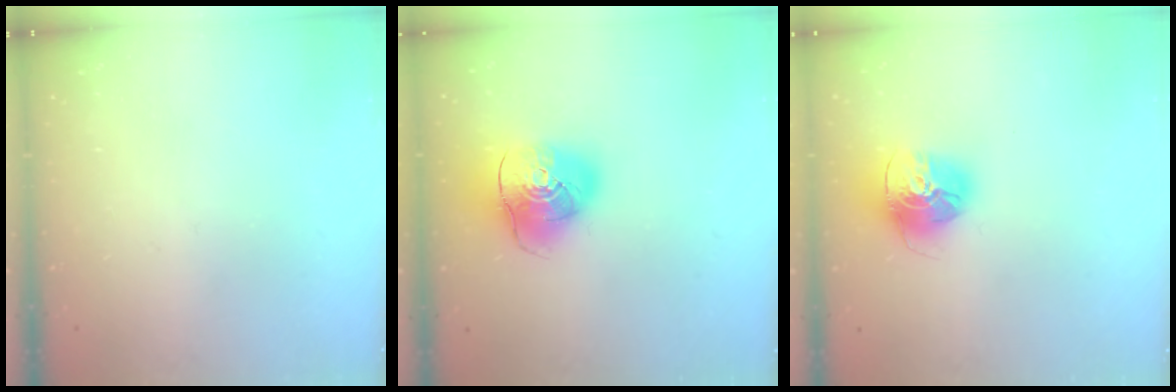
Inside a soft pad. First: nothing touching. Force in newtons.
{"total": 14.0, "press": 13.8, "slide": 2.3}
{"total": 16.4, "press": 16.3, "slide": 1.8}